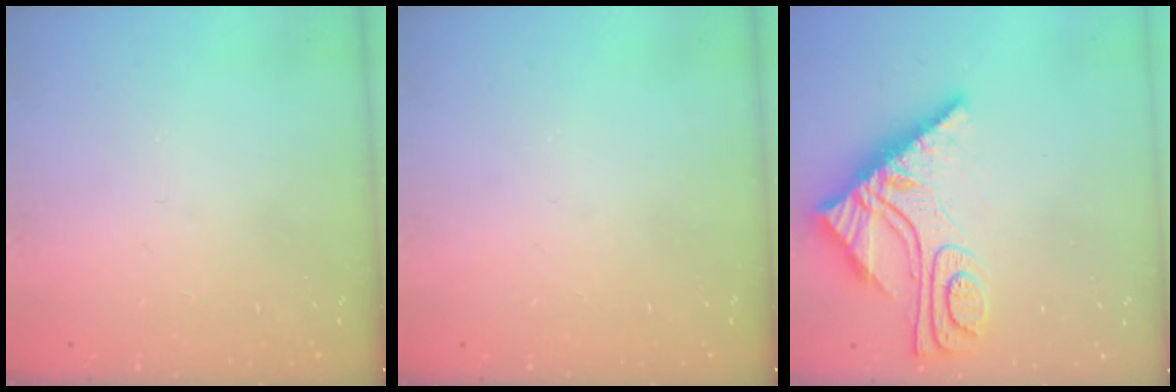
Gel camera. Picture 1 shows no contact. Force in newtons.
{"total": 0.0}
{"total": 13.2, "press": 13.1, "slide": 1.5}